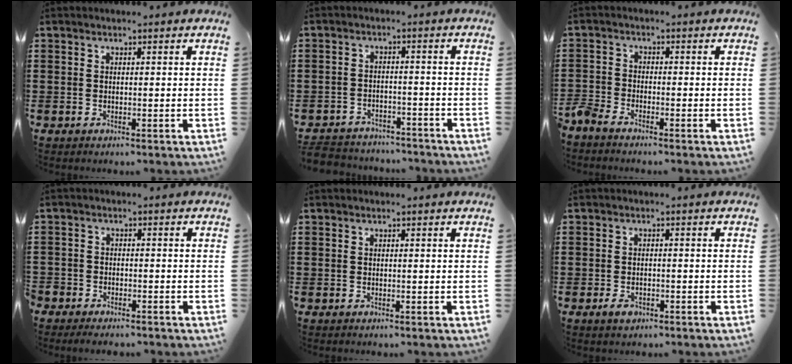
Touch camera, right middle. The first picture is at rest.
{"total": 3.6, "force": [-3.6, 0.6, -0.2], "torque": [-0.009, -0.003, -0.078]}
{"total": 2.5, "force": [-2.4, 0.5, 0.6], "torque": [-0.034, -0.005, -0.056]}
{"total": 2.1, "force": [-2.0, 0.6, 0.0], "torque": [-0.005, 0.003, -0.045]}
{"total": 0.0}
{"total": 1.5, "force": [-0.9, 0.8, 0.9], "torque": [-0.020, -0.002, -0.018]}